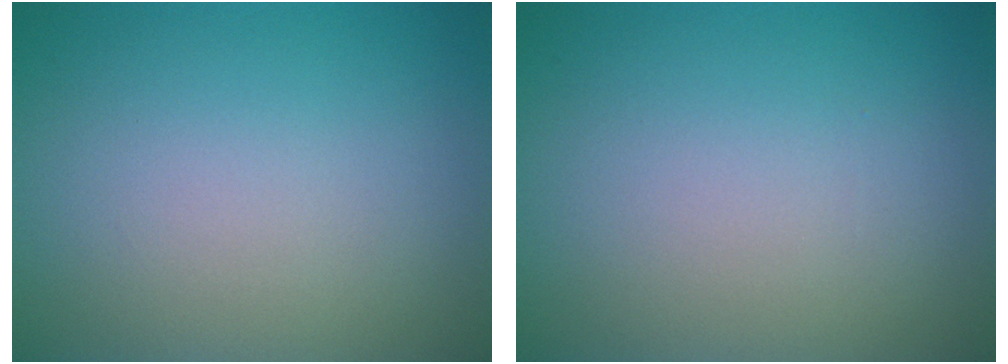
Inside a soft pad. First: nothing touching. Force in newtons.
{"total": 0.0}